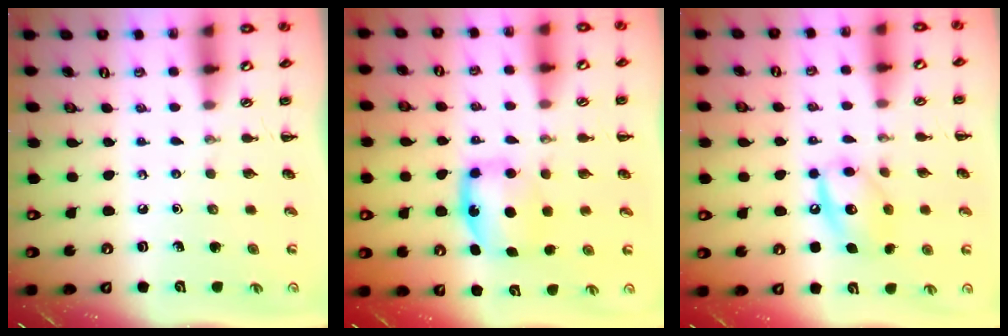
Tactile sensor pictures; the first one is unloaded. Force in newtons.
{"total": 6.5, "press": 6.4, "slide": 0.7}
{"total": 11.9, "press": 11.8, "slide": 1.7}